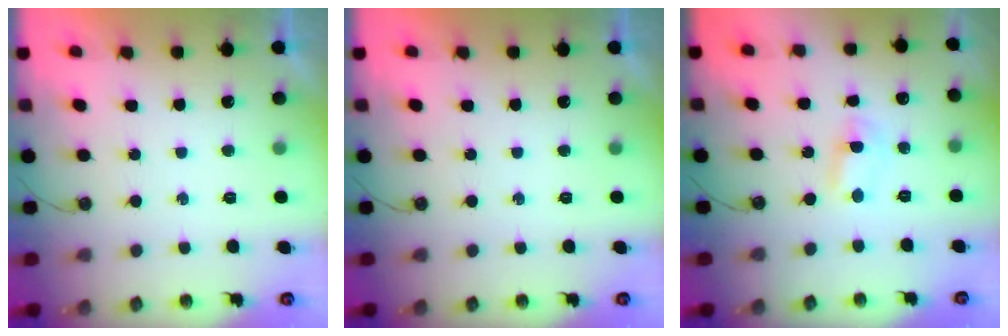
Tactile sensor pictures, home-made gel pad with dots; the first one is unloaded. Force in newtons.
{"total": 0.0}
{"total": 1.7, "press": 1.7, "slide": 0.1}